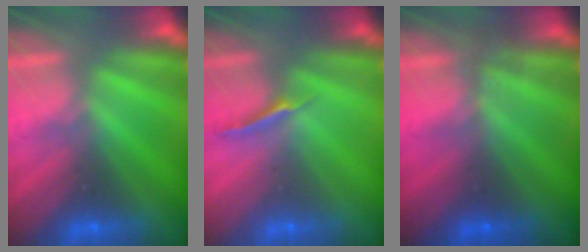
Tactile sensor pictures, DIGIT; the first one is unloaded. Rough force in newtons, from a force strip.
{"total": 1.3}
{"total": 1.0}